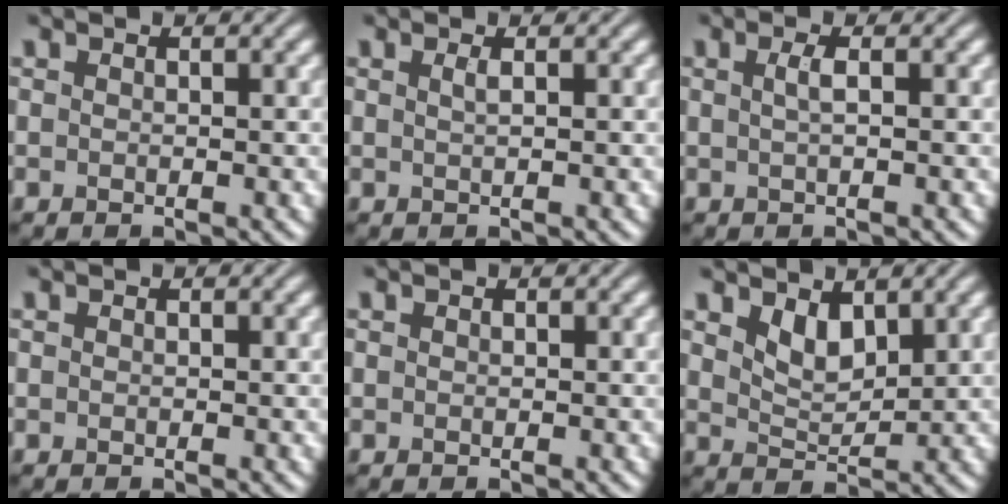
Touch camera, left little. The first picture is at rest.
{"total": 1.0, "force": [0.3, 0.4, 0.8], "torque": [-0.010, 0.003, 0.004]}
{"total": 1.4, "force": [0.3, 0.4, 1.3], "torque": [-0.026, 0.005, 0.003]}
{"total": 0.0}
{"total": 0.0}
{"total": 2.6, "force": [1.6, 1.3, 1.6], "torque": [-0.035, -0.009, 0.033]}